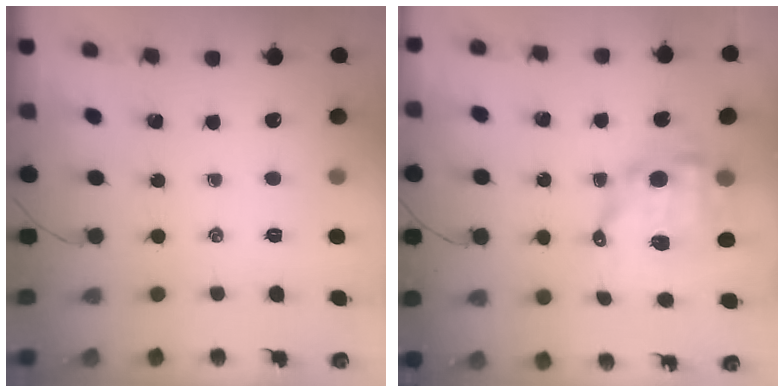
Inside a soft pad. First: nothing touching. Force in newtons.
{"total": 11.8, "press": 11.5, "slide": 2.6}